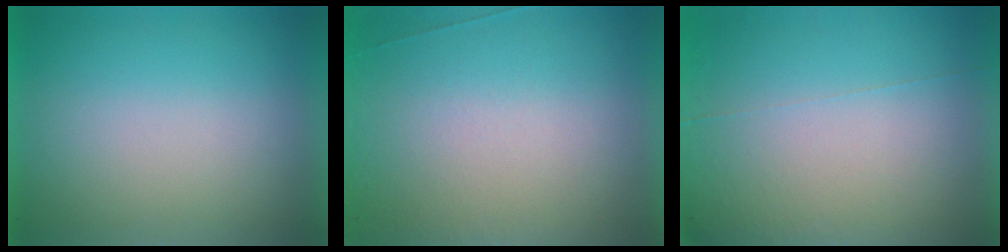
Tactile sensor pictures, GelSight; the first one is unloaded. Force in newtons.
{"total": 6.7}
{"total": 4.4}